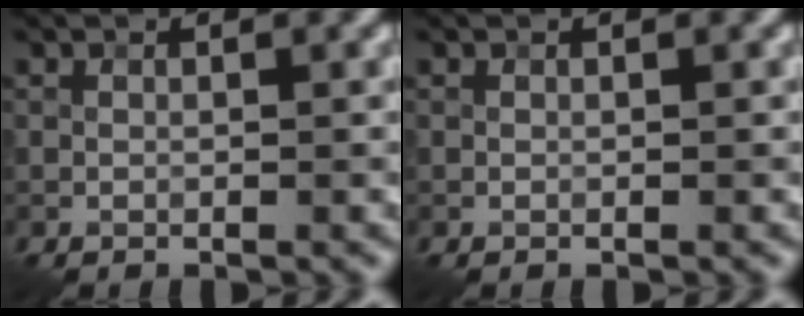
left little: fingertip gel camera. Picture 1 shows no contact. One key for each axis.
{"total": 0.0}